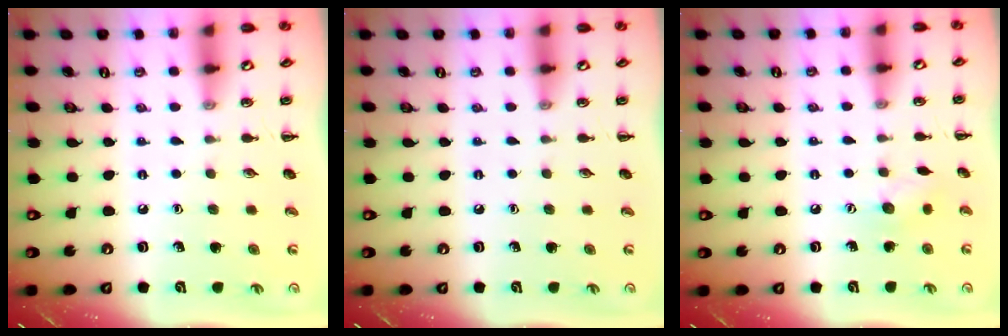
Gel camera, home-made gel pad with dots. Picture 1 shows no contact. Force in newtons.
{"total": 0.0}
{"total": 6.5, "press": 6.4, "slide": 1.4}